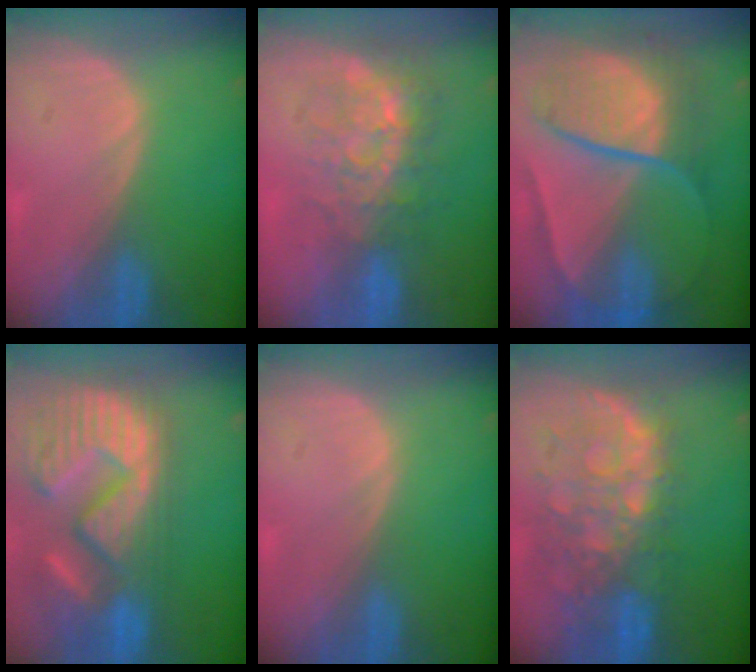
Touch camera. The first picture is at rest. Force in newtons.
{"total": 8.8, "press": 7.5, "slide": 4.7}
{"total": 10.4, "press": 10.3, "slide": 1.1}
{"total": 15.4, "press": 12.6, "slide": 8.8}
{"total": 0.0}
{"total": 11.1, "press": 9.7, "slide": 5.4}